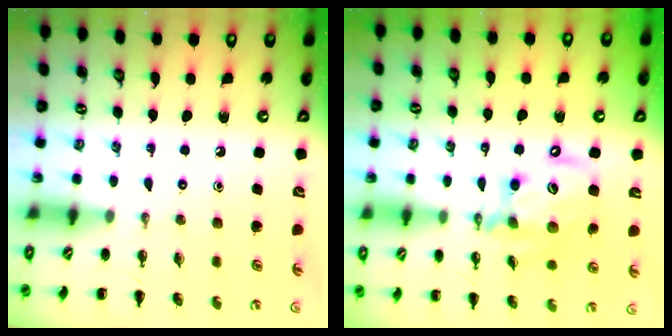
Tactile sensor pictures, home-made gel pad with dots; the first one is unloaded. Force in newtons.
{"total": 14.1, "press": 13.6, "slide": 3.6}